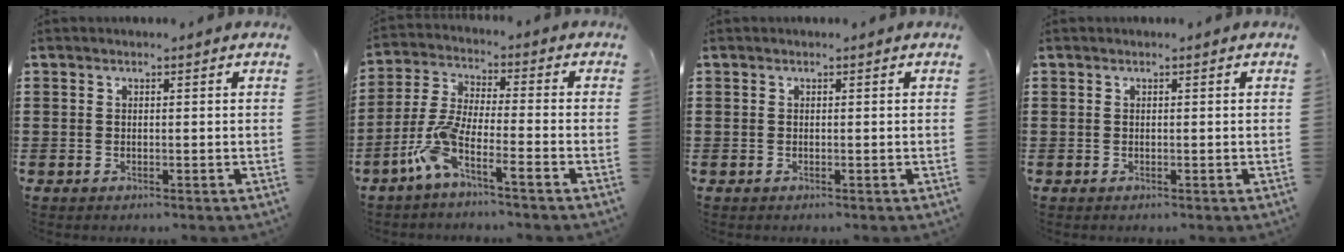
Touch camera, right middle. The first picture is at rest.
{"total": 7.0, "force": [-4.8, 0.8, 5.0], "torque": [-0.135, -0.015, -0.102]}
{"total": 0.0}
{"total": 0.0}